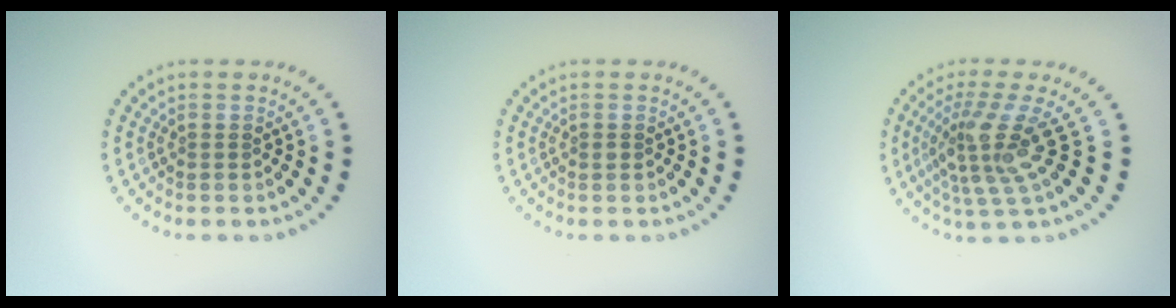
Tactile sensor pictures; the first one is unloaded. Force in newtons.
{"total": 0.6, "press": 0.6, "slide": 0.0}
{"total": 4.7, "press": 3.2, "slide": 3.4}